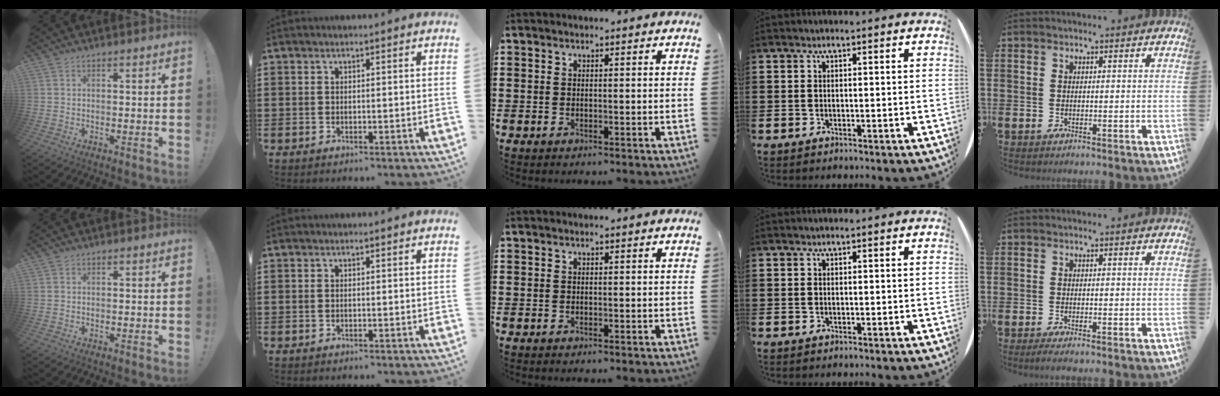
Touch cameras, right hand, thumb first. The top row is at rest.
{"little": {"total": 0.9, "force": [-0.5, 0.1, 0.8], "torque": [-0.013, -0.002, -0.010]}}